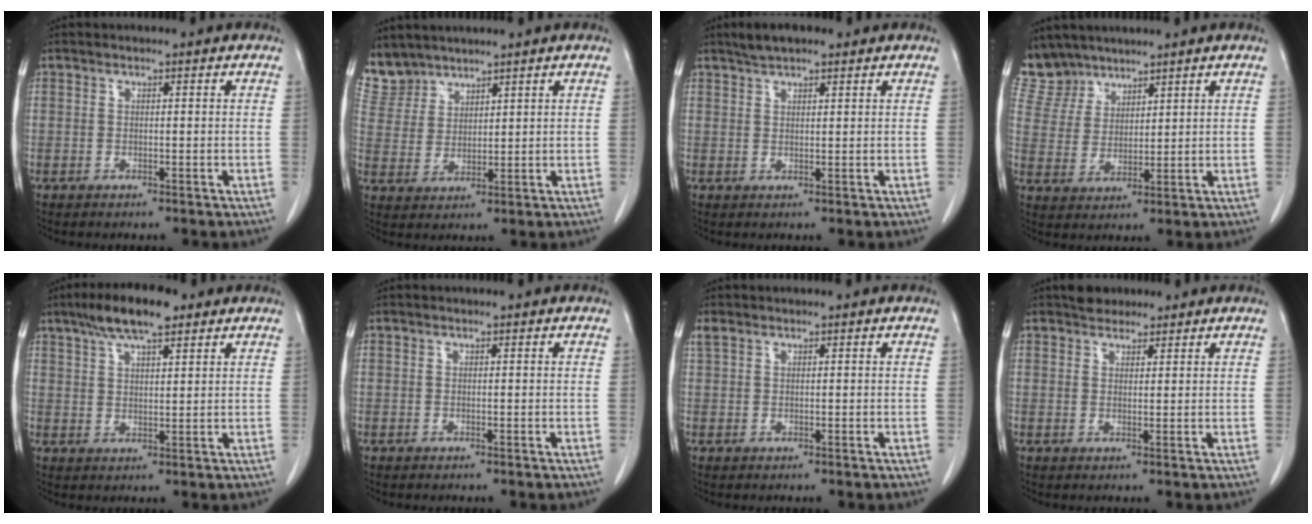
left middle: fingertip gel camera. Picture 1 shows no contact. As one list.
[{"total": 6.1, "force": [5.6, 2.2, -0.3], "torque": [0.001, 0.005, 0.127]}, {"total": 4.1, "force": [3.1, 1.1, 2.4], "torque": [-0.050, 0.014, 0.055]}, {"total": 7.1, "force": [6.4, 3.2, 0.0], "torque": [-0.002, 0.006, 0.139]}, {"total": 8.4, "force": [5.8, 2.0, 5.8], "torque": [-0.109, 0.015, 0.098]}, {"total": 0.0}, {"total": 1.1, "force": [0.9, 0.6, 0.5], "torque": [-0.018, 0.015, 0.022]}, {"total": 3.0, "force": [2.5, 1.5, 0.7], "torque": [-0.015, 0.014, 0.040]}]